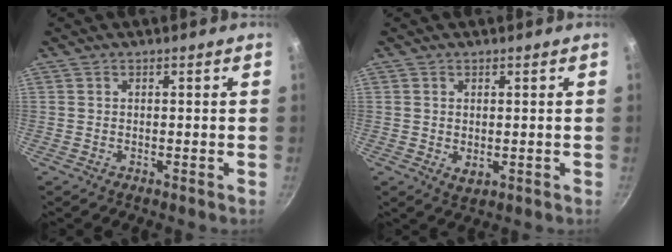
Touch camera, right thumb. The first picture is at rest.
{"total": 2.3, "force": [0.2, 1.5, 1.7], "torque": [-0.027, -0.008, 0.005]}